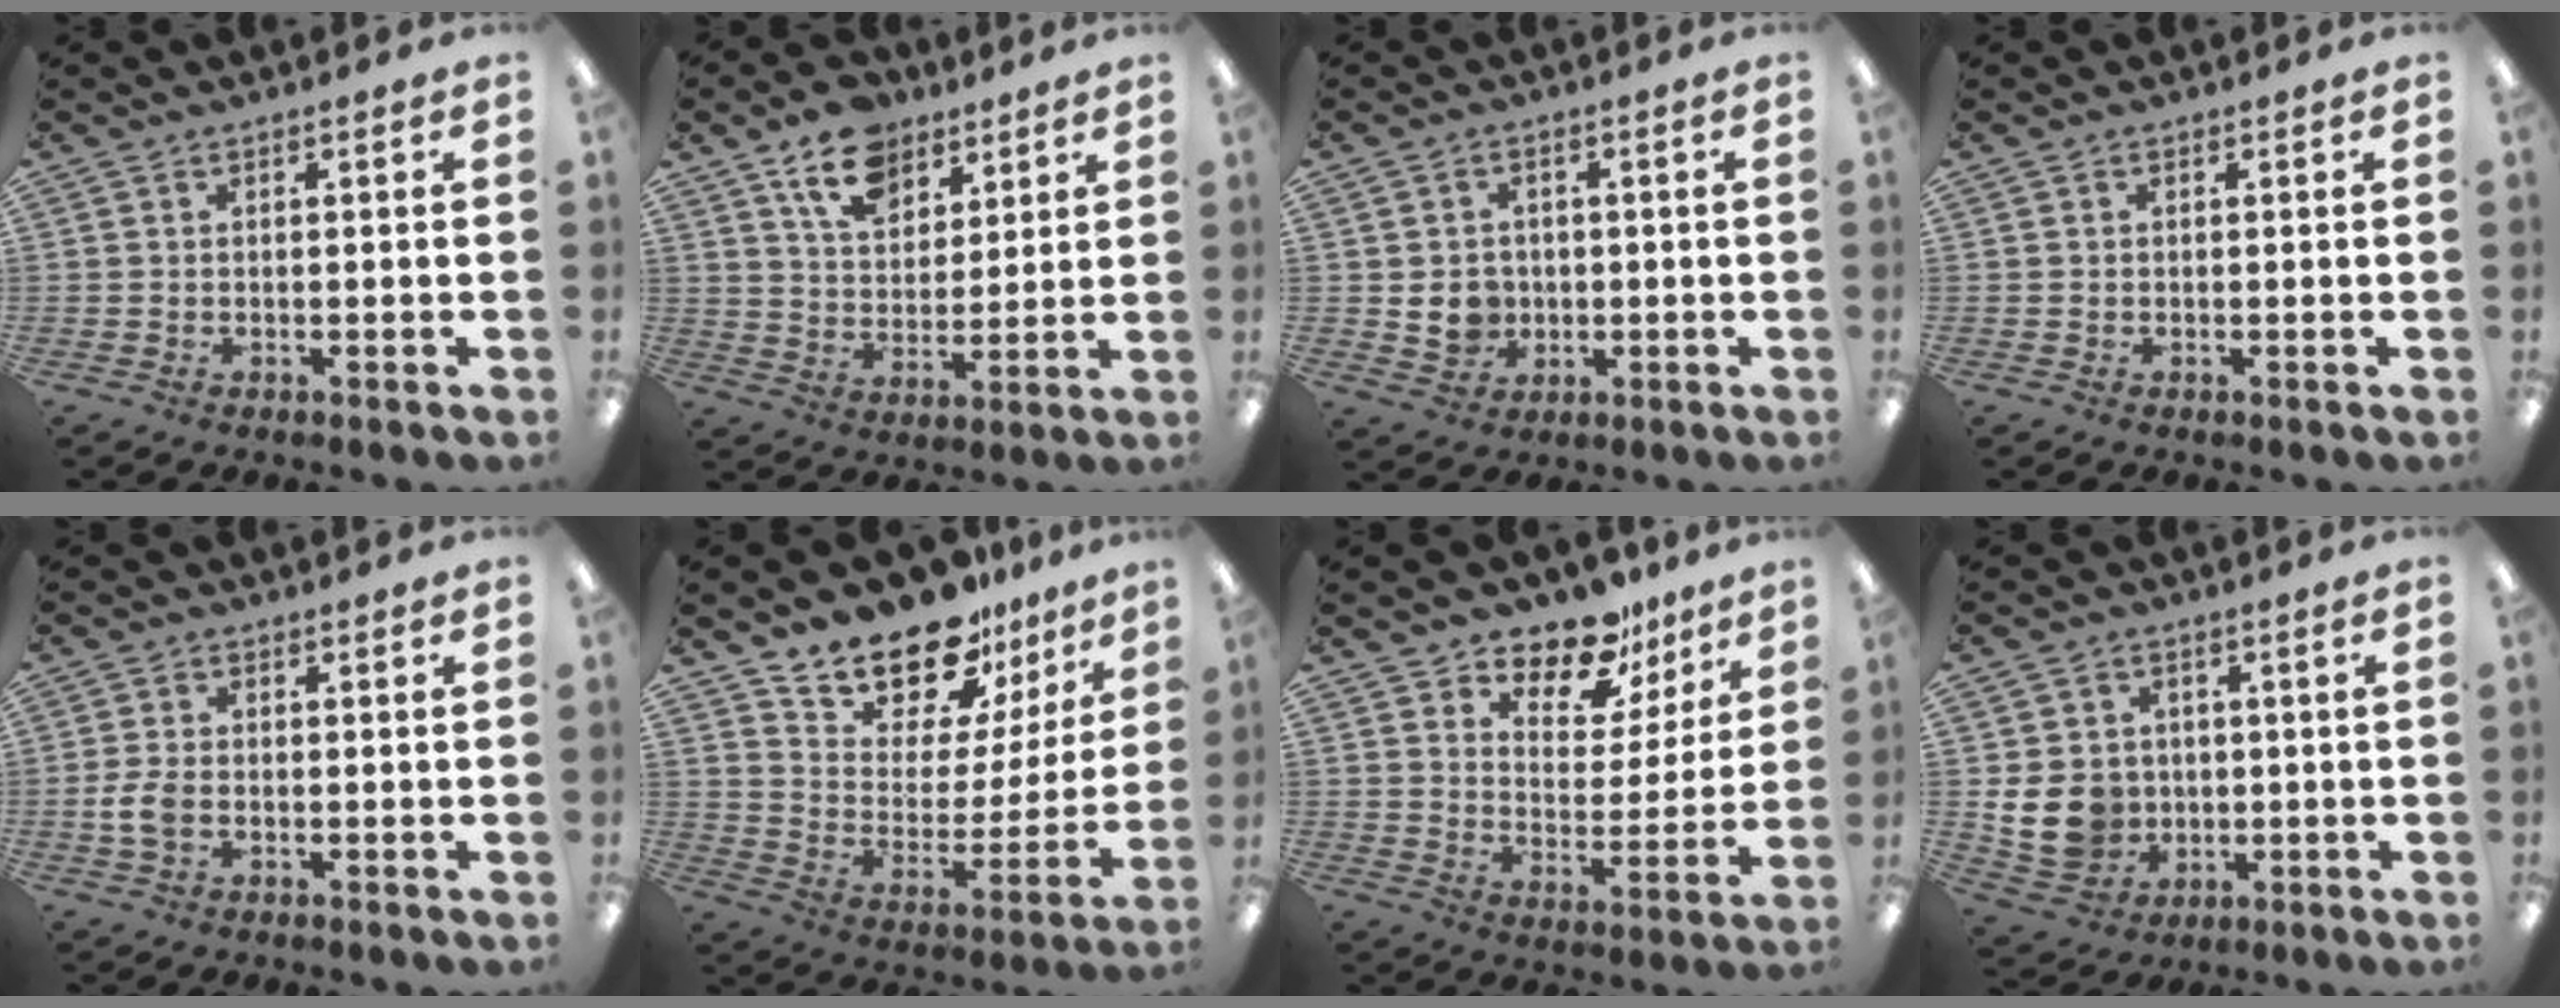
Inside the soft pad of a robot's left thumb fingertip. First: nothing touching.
{"total": 12.6, "force": [8.4, 7.7, 5.4], "torque": [-0.078, -0.039, 0.152]}
{"total": 6.1, "force": [-0.1, 5.5, 2.7], "torque": [-0.053, 0.005, -0.001]}
{"total": 0.0}
{"total": 4.8, "force": [-1.2, 3.0, 3.6], "torque": [-0.078, 0.003, -0.024]}
{"total": 16.1, "force": [14.2, 6.6, 3.5], "torque": [-0.077, -0.129, 0.258]}
{"total": 11.9, "force": [9.6, 5.8, 3.8], "torque": [-0.063, -0.070, 0.176]}
{"total": 10.6, "force": [-1.0, 9.4, 4.8], "torque": [-0.120, 0.012, -0.011]}